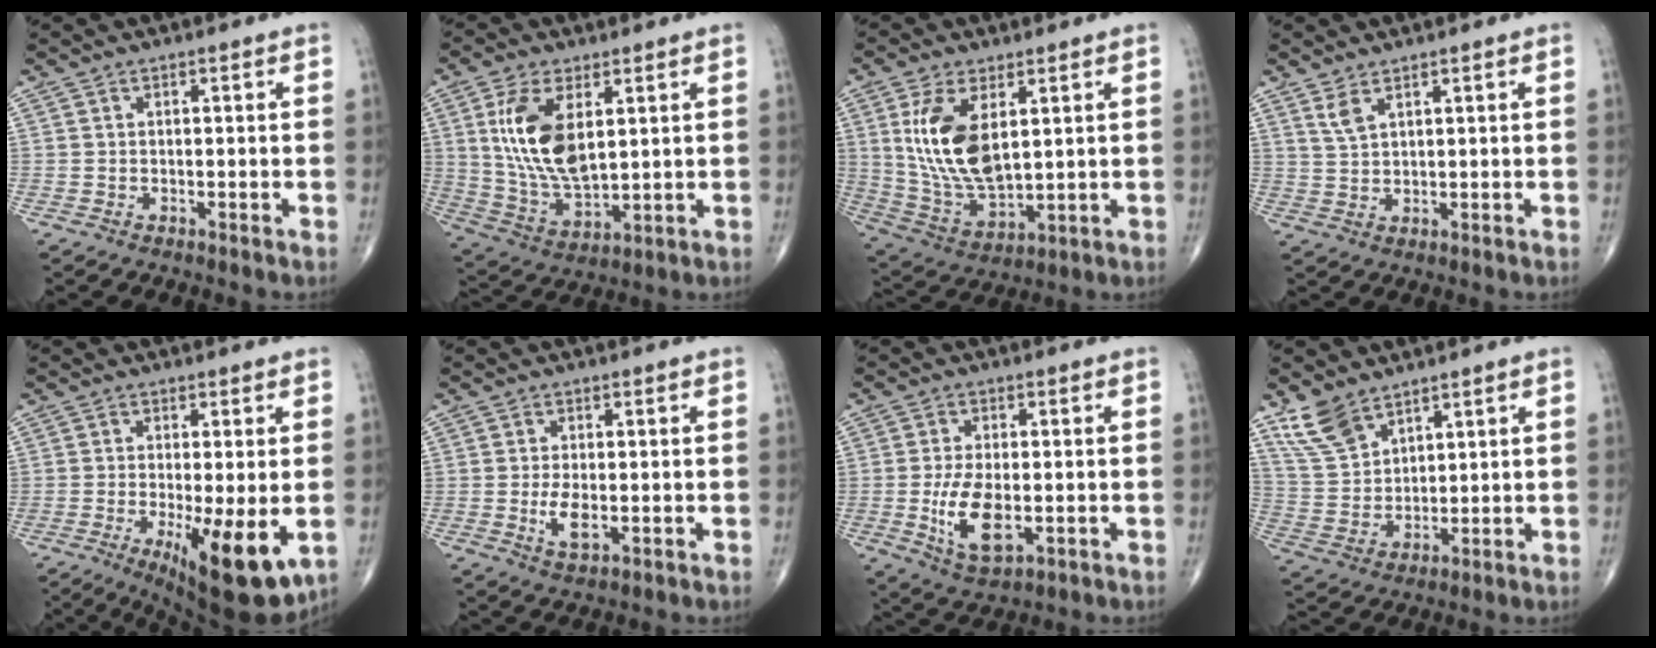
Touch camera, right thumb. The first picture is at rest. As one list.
[{"total": 14.2, "force": [3.8, 7.0, 11.7], "torque": [-0.227, -0.021, 0.083]}, {"total": 14.6, "force": [3.8, 7.4, 12.0], "torque": [-0.233, -0.021, 0.087]}, {"total": 2.9, "force": [2.0, 1.0, 1.9], "torque": [-0.041, -0.008, 0.049]}, {"total": 13.0, "force": [-3.5, 3.6, 12.0], "torque": [-0.177, -0.027, -0.044]}, {"total": 4.3, "force": [-0.6, 1.9, 3.8], "torque": [-0.069, -0.009, -0.007]}, {"total": 9.3, "force": [-1.6, 4.5, 8.0], "torque": [-0.144, -0.012, -0.020]}, {"total": 8.5, "force": [6.3, 4.3, 3.8], "torque": [-0.066, -0.025, 0.139]}]